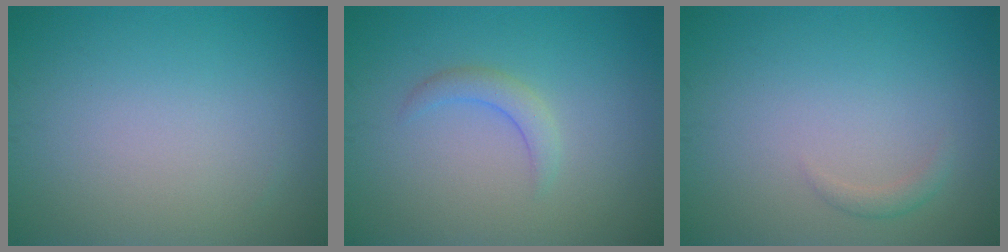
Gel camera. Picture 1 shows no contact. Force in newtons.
{"total": 1.7, "press": 1.7, "slide": 0.2}
{"total": 0.9, "press": 0.9, "slide": 0.1}